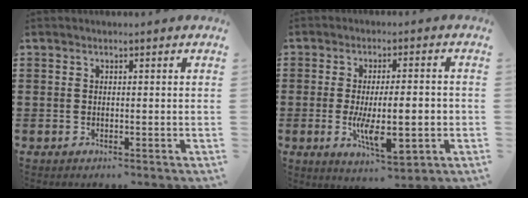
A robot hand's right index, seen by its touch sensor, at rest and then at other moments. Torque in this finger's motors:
{"motor_torque": [2.14, 0.00, 0.48, 0.21]}